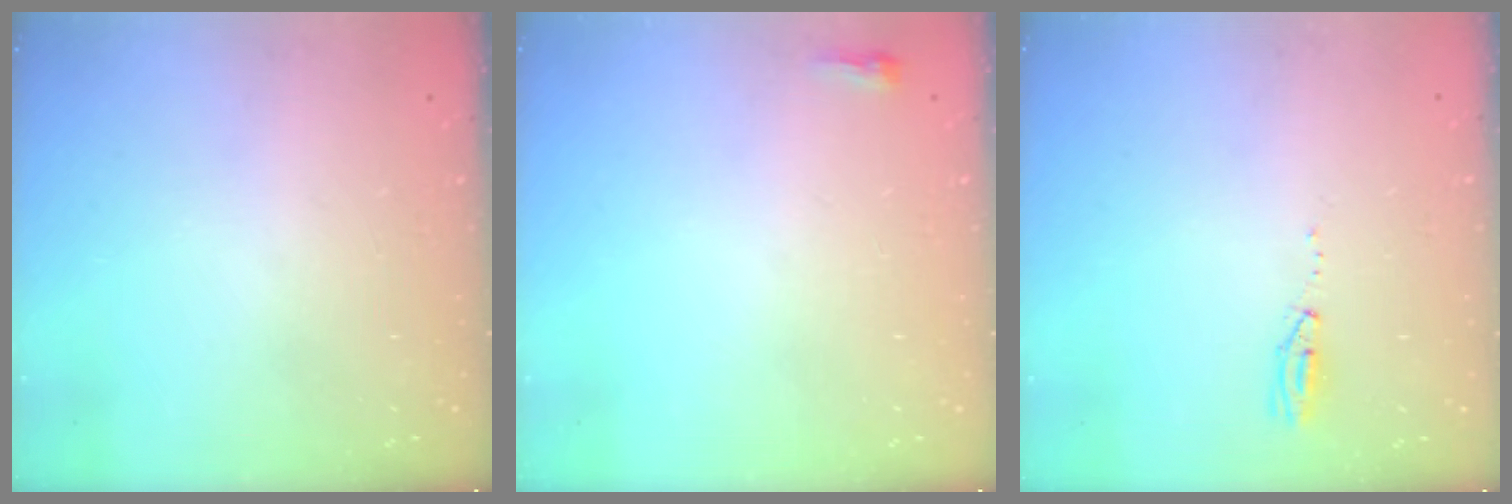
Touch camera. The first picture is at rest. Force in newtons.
{"total": 2.4, "press": 2.4, "slide": 0.6}
{"total": 4.2, "press": 2.6, "slide": 3.3}